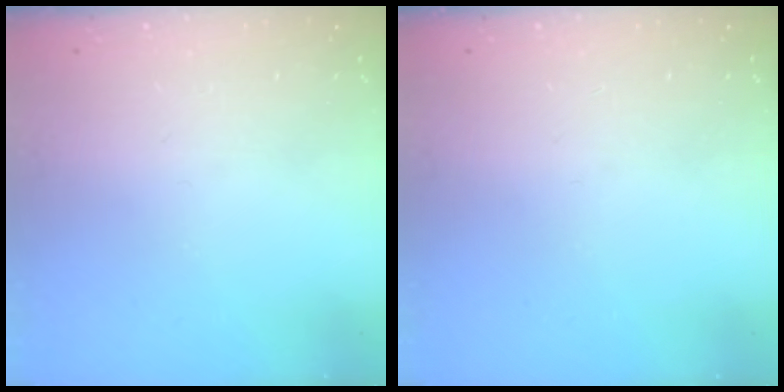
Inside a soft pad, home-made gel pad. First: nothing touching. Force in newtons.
{"total": 0.0}